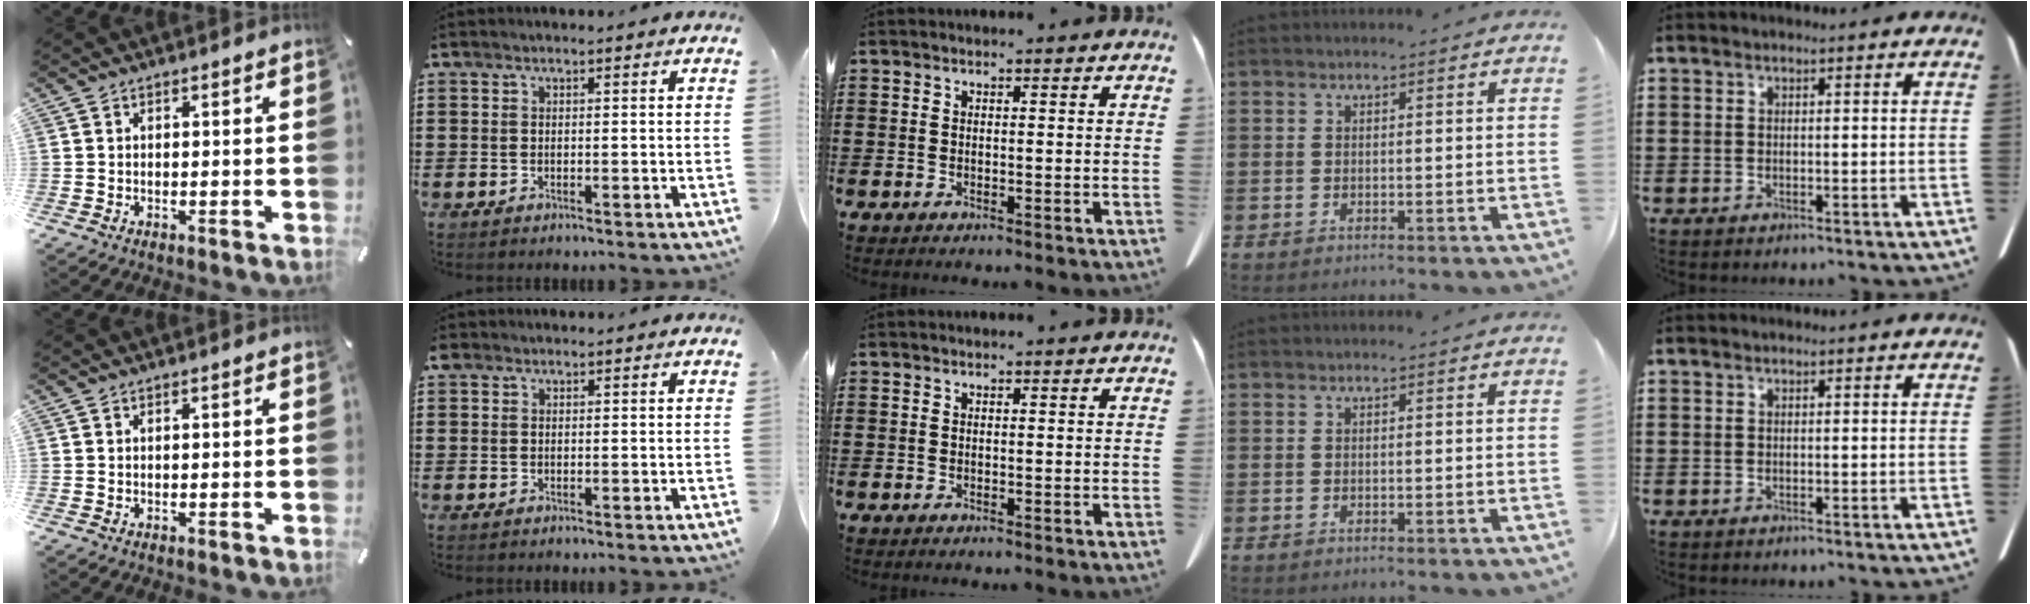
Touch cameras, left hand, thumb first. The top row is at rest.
{"index": {"total": 0.7, "force": [0.3, 0.5, 0.2], "torque": [-0.005, 0.006, 0.006]}}